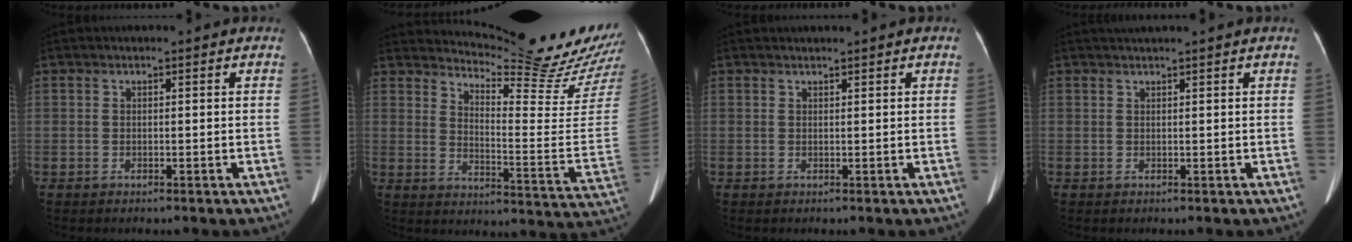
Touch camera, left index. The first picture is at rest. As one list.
[{"total": 20.5, "force": [19.4, -0.1, 6.6], "torque": [-0.107, -0.130, 0.238]}, {"total": 1.1, "force": [1.1, -0.1, 0.3], "torque": [-0.003, 0.015, 0.023]}, {"total": 2.8, "force": [2.4, -0.7, 1.2], "torque": [-0.012, 0.023, 0.043]}]